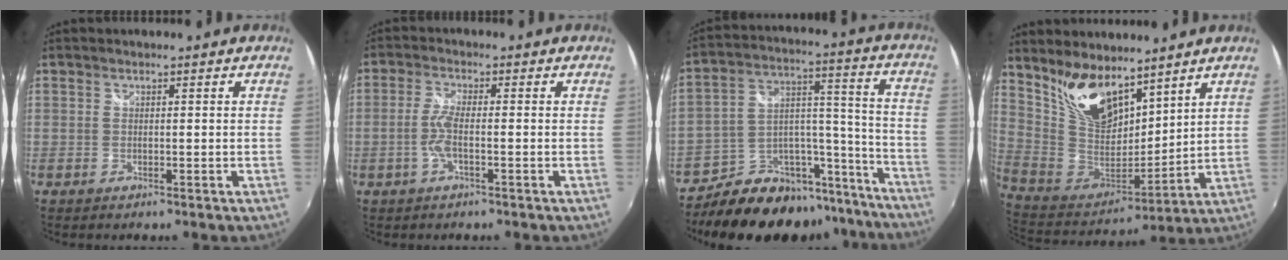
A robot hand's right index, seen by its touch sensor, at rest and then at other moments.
{"total": 4.1, "force": [-1.2, 0.7, 3.8], "torque": [-0.087, 0.001, -0.025]}
{"total": 19.2, "force": [-15.7, 8.6, 7.1], "torque": [-0.107, 0.070, -0.222]}
{"total": 15.7, "force": [11.0, 7.3, 8.6], "torque": [-0.176, 0.002, 0.229]}